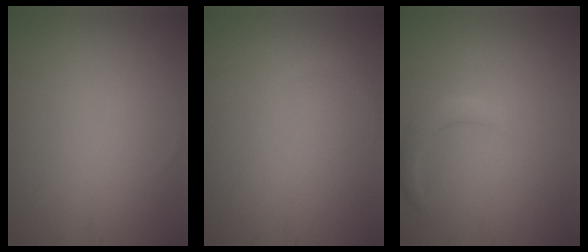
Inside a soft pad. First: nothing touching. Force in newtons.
{"total": 0.6, "press": 0.6, "slide": 0.0}
{"total": 1.6, "press": 1.6, "slide": 0.2}